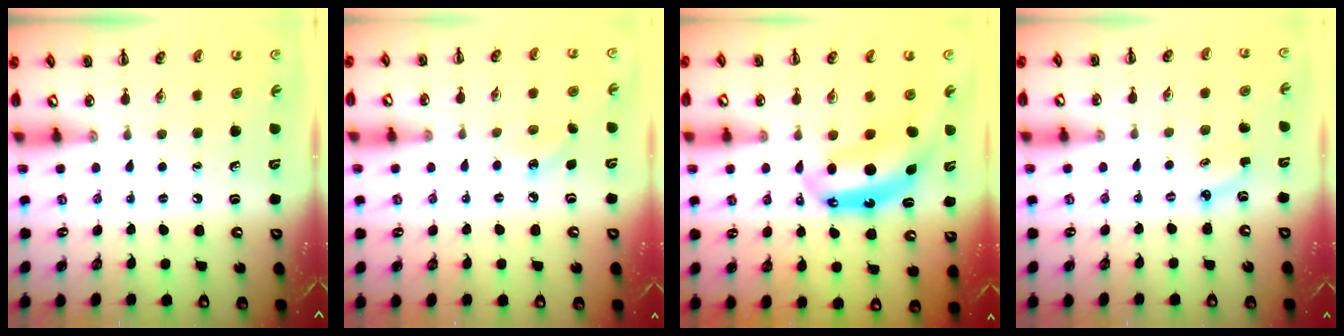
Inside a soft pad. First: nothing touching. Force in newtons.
{"total": 7.1, "press": 6.7, "slide": 2.1}
{"total": 8.9, "press": 8.7, "slide": 1.9}
{"total": 2.9, "press": 2.7, "slide": 0.8}